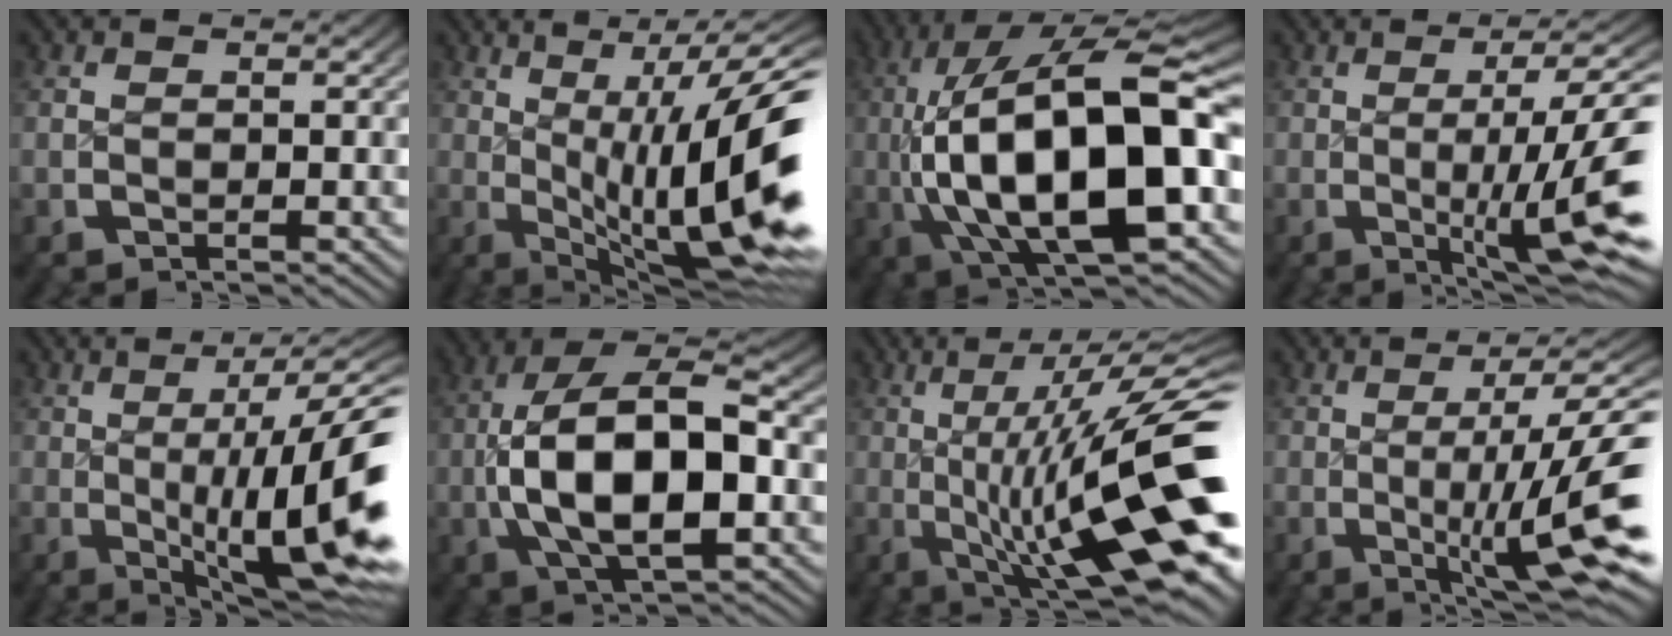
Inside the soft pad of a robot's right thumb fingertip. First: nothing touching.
{"total": 16.6, "force": [-1.6, 8.7, 14.0], "torque": [-0.207, -0.023, -0.010]}
{"total": 20.7, "force": [-2.4, 11.1, 17.3], "torque": [-0.354, -0.058, 0.005]}
{"total": 10.3, "force": [-2.3, 4.2, 9.1], "torque": [-0.145, -0.016, -0.025]}
{"total": 12.3, "force": [-1.0, 5.1, 11.1], "torque": [-0.168, -0.015, -0.004]}
{"total": 13.3, "force": [-1.0, 7.8, 10.7], "torque": [-0.227, -0.040, 0.002]}
{"total": 16.0, "force": [-1.6, 6.9, 14.3], "torque": [-0.222, -0.024, -0.009]}
{"total": 11.4, "force": [-2.1, 4.6, 10.2], "torque": [-0.163, -0.022, -0.019]}